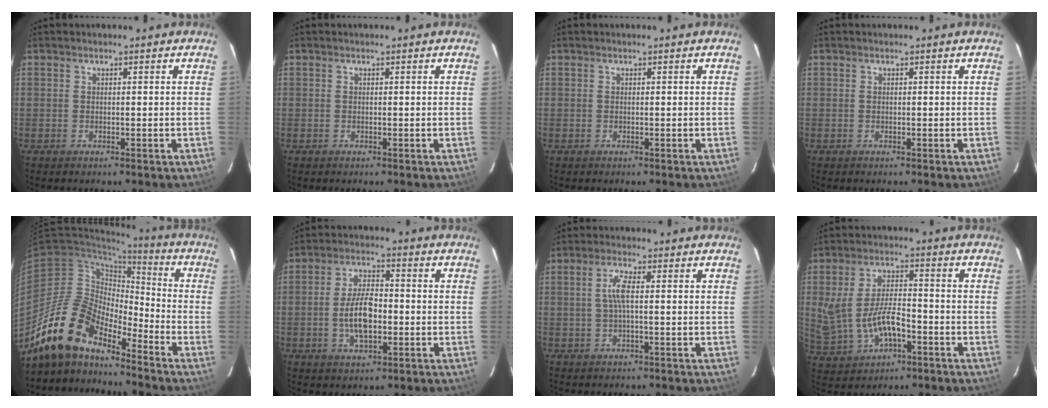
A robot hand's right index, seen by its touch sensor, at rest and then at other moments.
{"total": 0.0}
{"total": 0.0}
{"total": 0.0}
{"total": 15.5, "force": [-13.1, 5.3, 6.4], "torque": [-0.125, 0.008, -0.254]}
{"total": 8.8, "force": [-1.7, 4.2, 7.6], "torque": [-0.148, 0.004, -0.028]}
{"total": 3.5, "force": [0.0, 0.4, 3.5], "torque": [-0.072, 0.004, 0.002]}
{"total": 10.9, "force": [-2.8, 5.3, 9.1], "torque": [-0.191, -0.001, -0.028]}